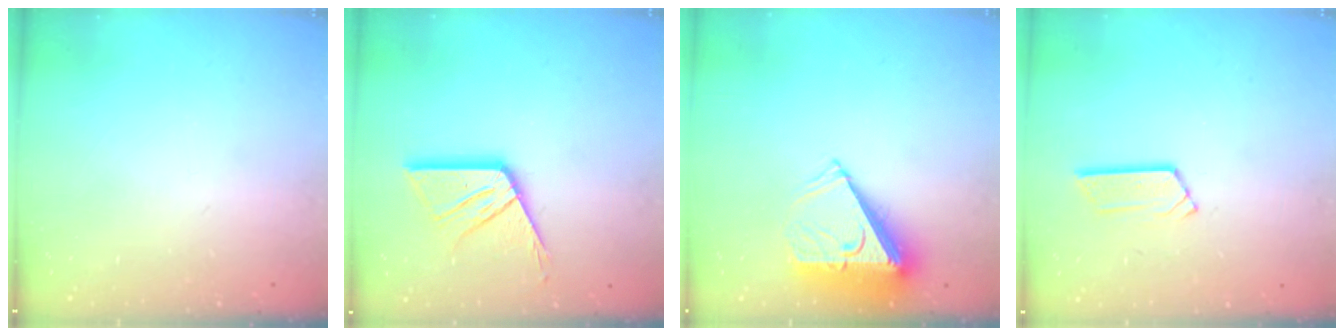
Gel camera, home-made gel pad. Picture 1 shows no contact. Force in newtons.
{"total": 13.8, "press": 13.8, "slide": 1.4}
{"total": 8.8, "press": 8.8, "slide": 0.5}
{"total": 4.7, "press": 4.7, "slide": 0.4}